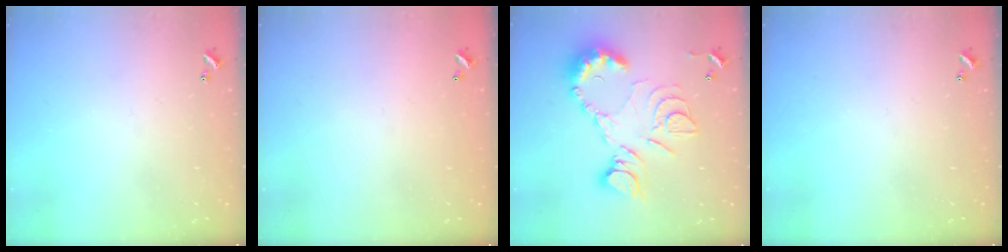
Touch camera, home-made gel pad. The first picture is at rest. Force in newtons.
{"total": 2.8, "press": 2.8, "slide": 0.1}
{"total": 17.0, "press": 17.0, "slide": 1.0}
{"total": 0.0}